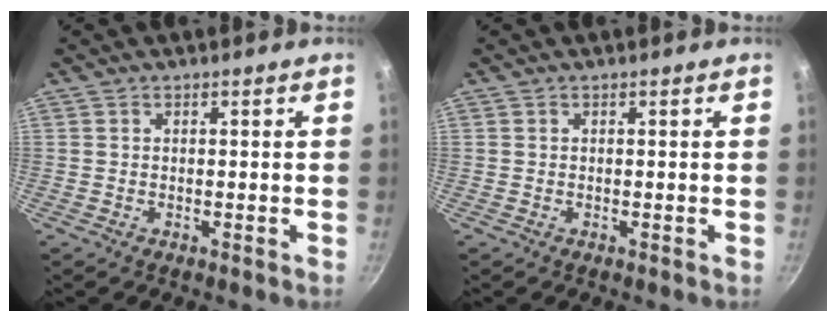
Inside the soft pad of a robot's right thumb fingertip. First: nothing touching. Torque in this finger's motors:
{"motor_torque": [-0.02, -0.02, 0.02, -0.02, 0.01]}